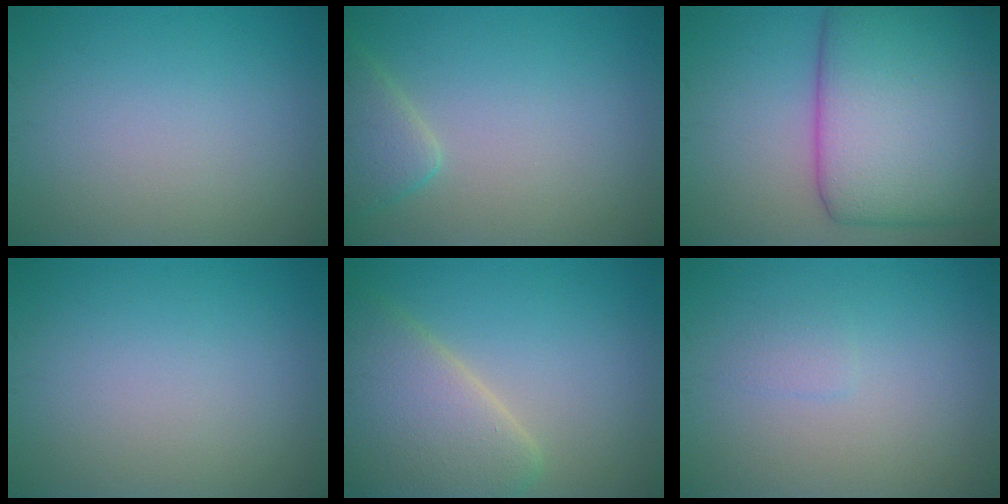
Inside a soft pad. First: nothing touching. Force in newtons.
{"total": 2.9, "press": 2.9, "slide": 0.2}
{"total": 14.0, "press": 14.0, "slide": 0.6}
{"total": 0.0}
{"total": 7.3, "press": 7.3, "slide": 0.9}
{"total": 0.9, "press": 0.9, "slide": 0.1}